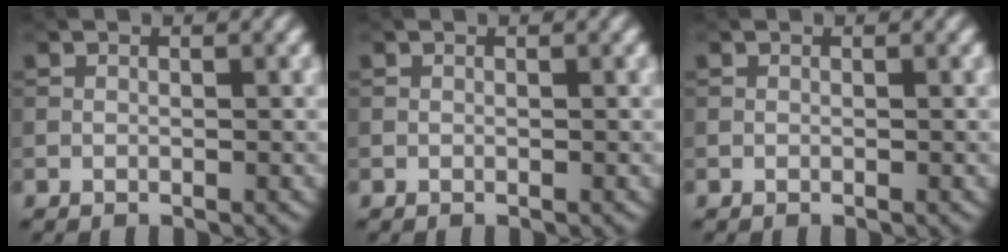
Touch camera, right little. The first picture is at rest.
{"total": 0.0}
{"total": 0.0}